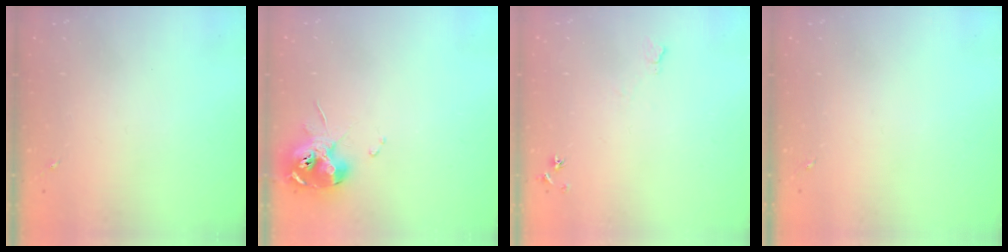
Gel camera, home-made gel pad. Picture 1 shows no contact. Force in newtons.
{"total": 11.0, "press": 10.9, "slide": 1.3}
{"total": 6.5, "press": 6.4, "slide": 0.8}
{"total": 0.0}